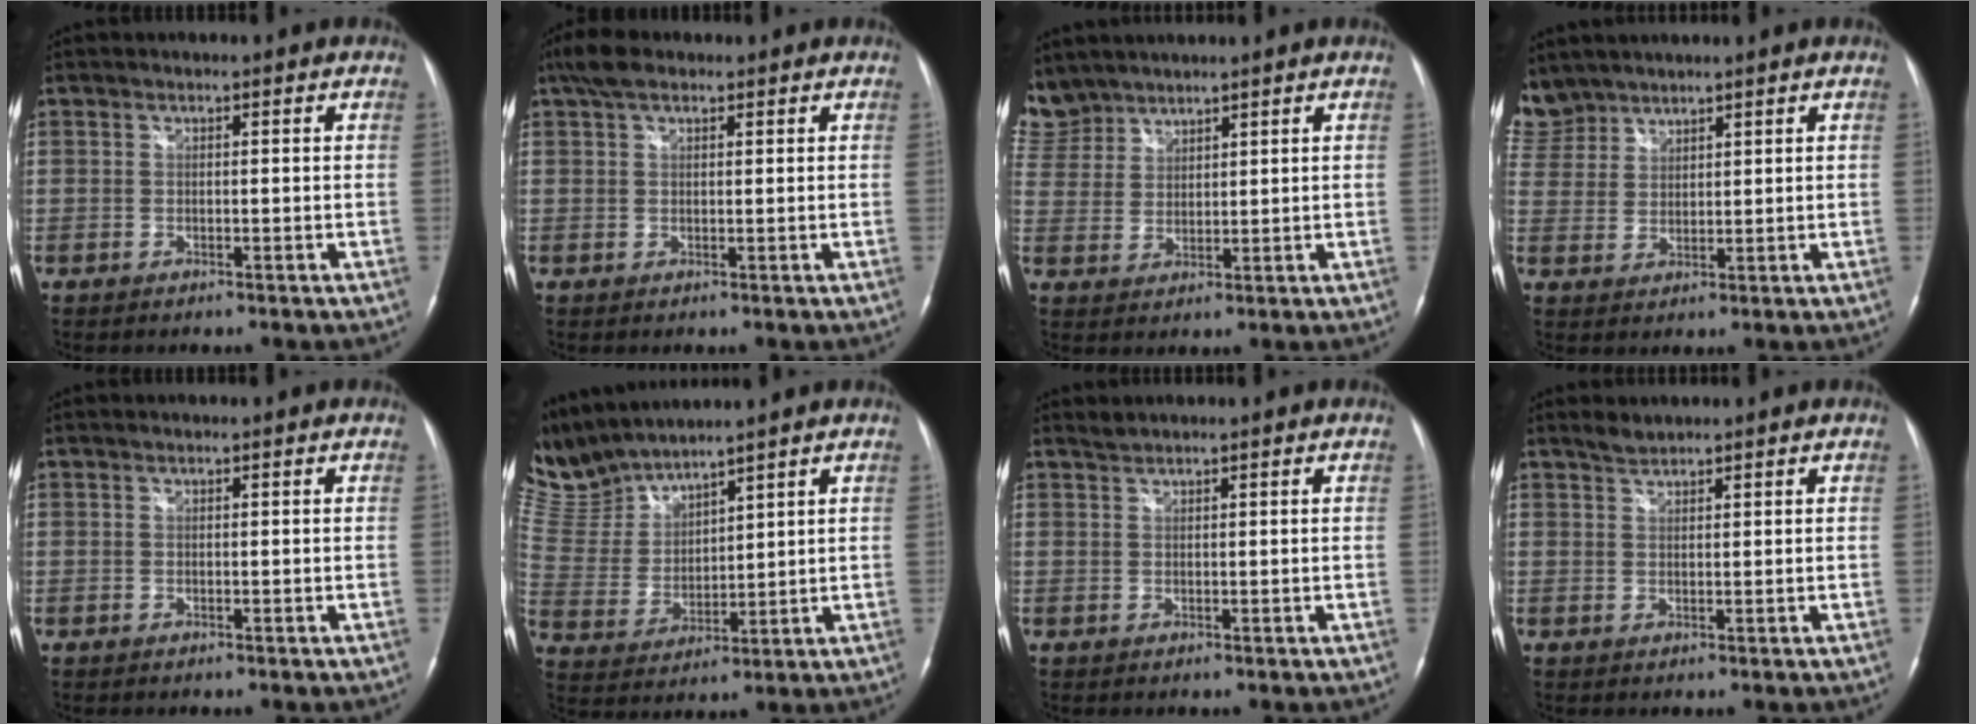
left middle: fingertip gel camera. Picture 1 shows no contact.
{"total": 4.0, "force": [2.8, 1.8, 2.3], "torque": [-0.054, 0.024, 0.054]}
{"total": 8.3, "force": [7.3, 4.0, 0.6], "torque": [-0.032, 0.012, 0.161]}
{"total": 7.6, "force": [6.6, 3.8, 0.4], "torque": [-0.023, 0.012, 0.144]}
{"total": 0.0}
{"total": 11.4, "force": [11.1, 1.2, 2.3], "torque": [-0.078, 0.011, 0.246]}
{"total": 0.9, "force": [0.9, -0.1, 0.0], "torque": [-0.002, 0.005, 0.021]}
{"total": 1.5, "force": [1.5, 0.2, 0.1], "torque": [-0.004, 0.004, 0.032]}